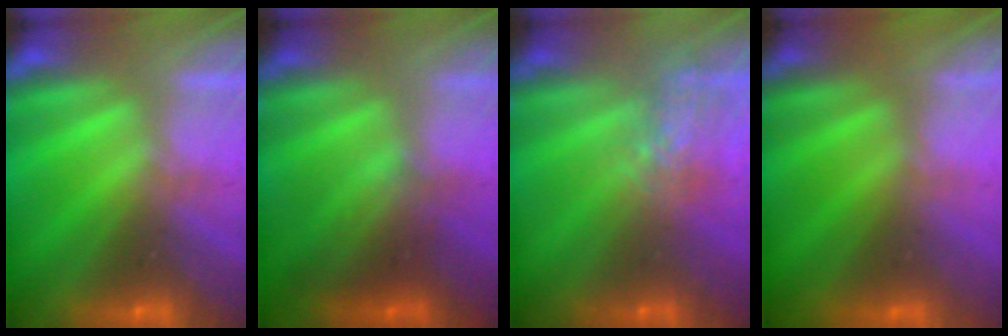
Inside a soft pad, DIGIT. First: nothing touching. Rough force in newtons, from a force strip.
{"total": 2.0}
{"total": 5.3}
{"total": 2.4}